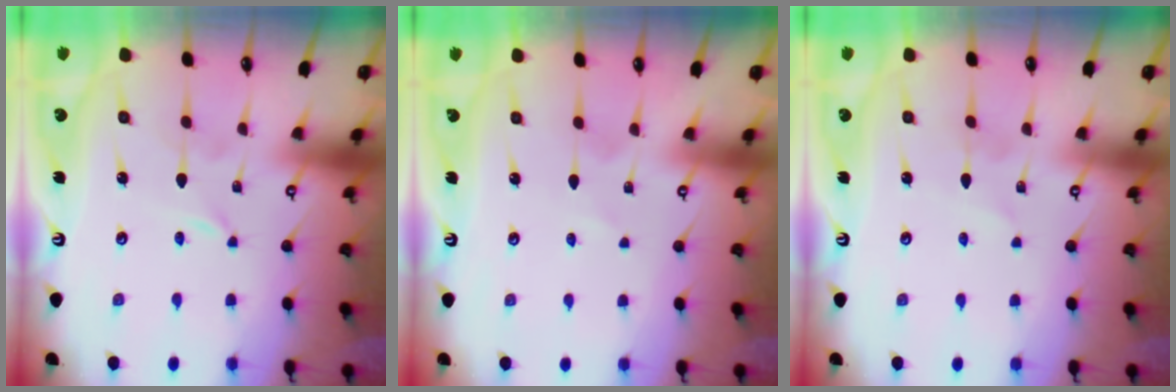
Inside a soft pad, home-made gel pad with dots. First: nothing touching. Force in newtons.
{"total": 1.4, "press": 1.4, "slide": 0.3}
{"total": 2.6, "press": 2.6, "slide": 0.4}